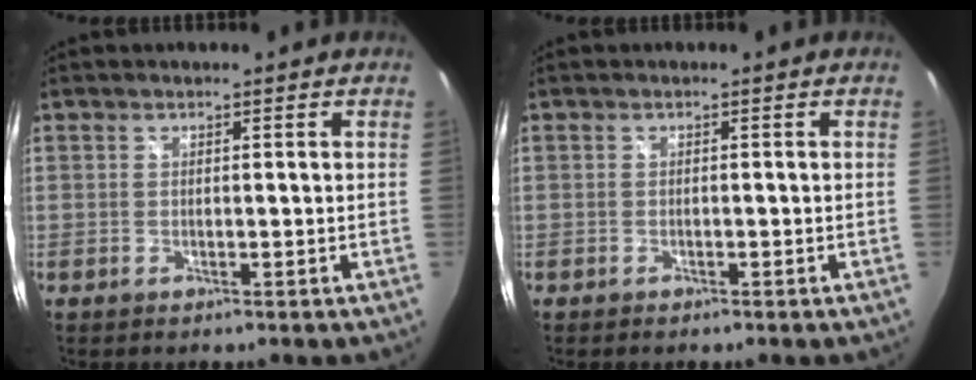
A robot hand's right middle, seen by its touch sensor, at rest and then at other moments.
{"total": 0.0}